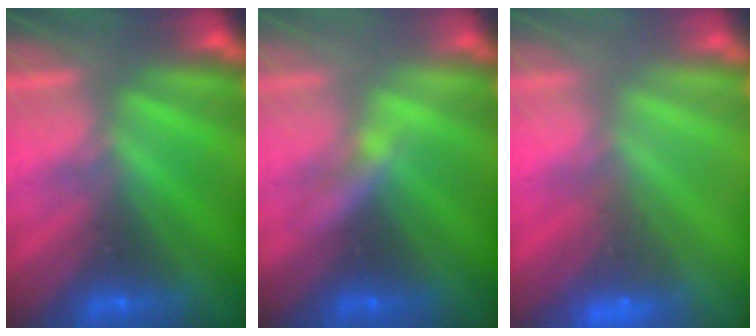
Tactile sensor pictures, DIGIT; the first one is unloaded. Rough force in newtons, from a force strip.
{"total": 2.2}
{"total": 9.3}